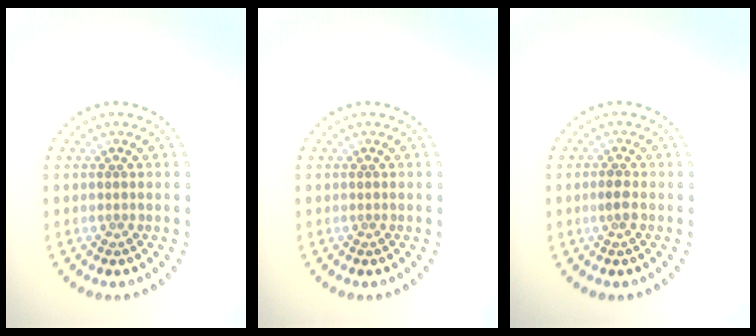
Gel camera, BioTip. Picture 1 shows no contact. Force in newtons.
{"total": 0.0}
{"total": 1.2, "press": 1.1, "slide": 0.4}